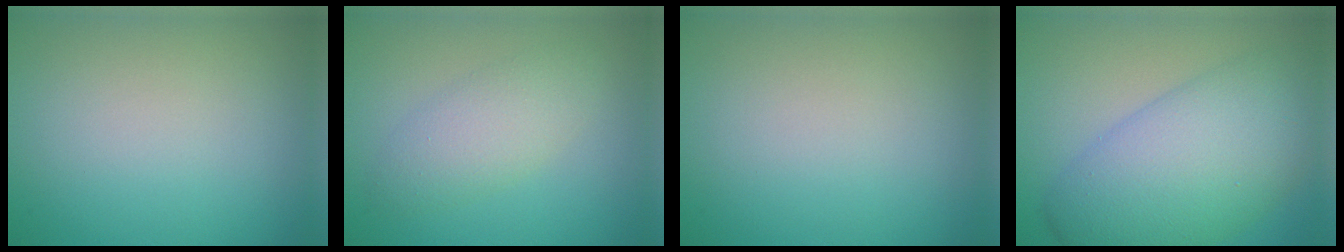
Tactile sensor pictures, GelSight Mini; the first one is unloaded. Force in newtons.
{"total": 3.3, "press": 3.3, "slide": 0.1}
{"total": 0.0}
{"total": 9.6, "press": 9.6, "slide": 0.2}